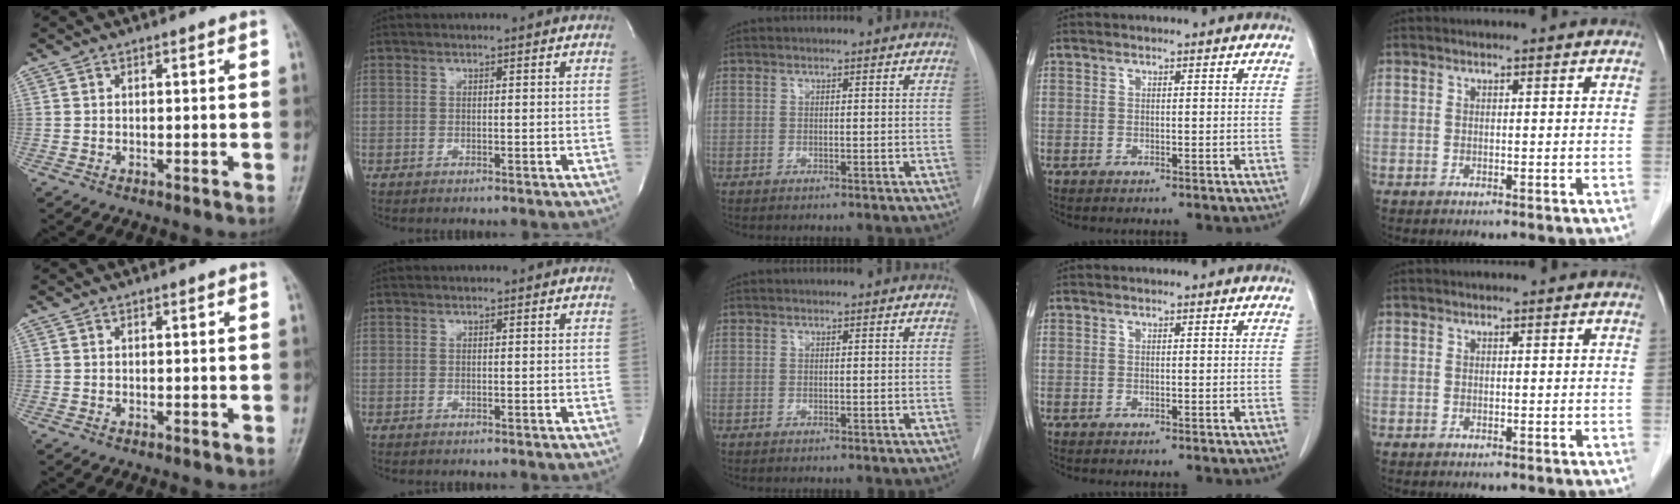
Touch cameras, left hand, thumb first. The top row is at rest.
{}